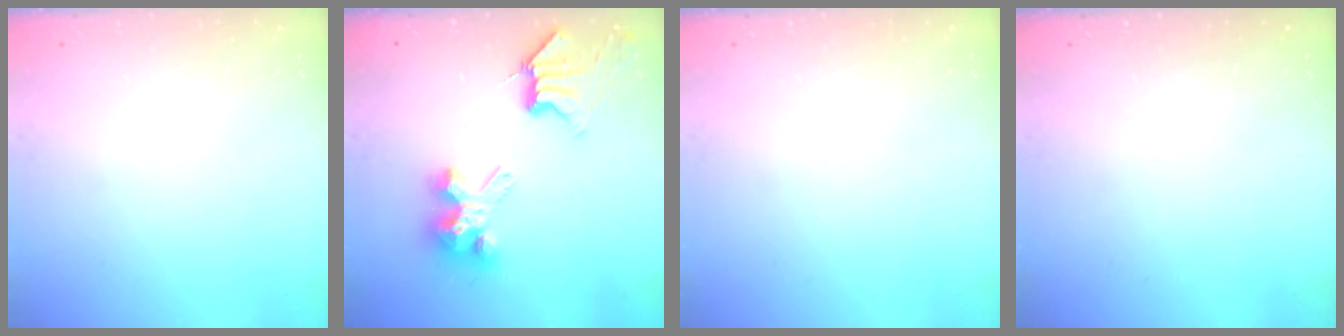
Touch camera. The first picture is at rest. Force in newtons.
{"total": 10.3, "press": 10.2, "slide": 1.1}
{"total": 0.0}
{"total": 0.0}